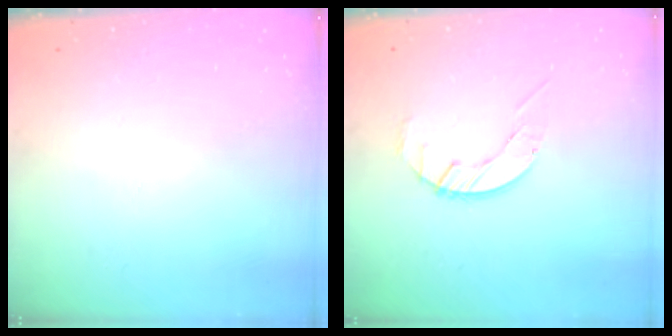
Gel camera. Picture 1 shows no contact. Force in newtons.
{"total": 3.3, "press": 3.3, "slide": 0.4}